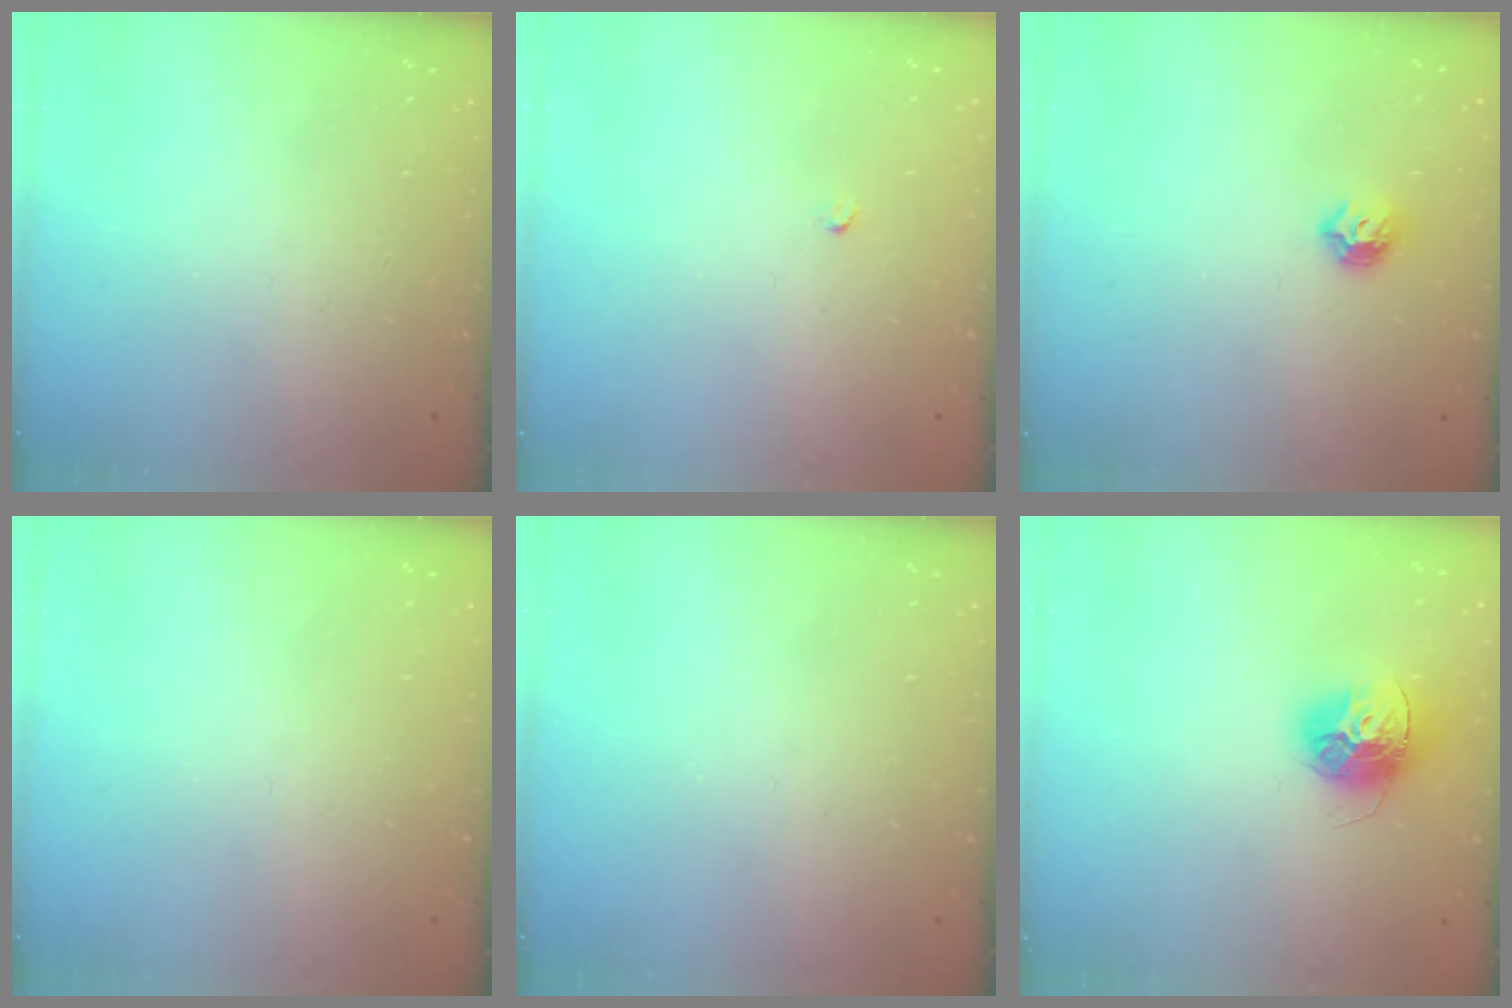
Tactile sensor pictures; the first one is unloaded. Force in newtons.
{"total": 2.0, "press": 2.0, "slide": 0.3}
{"total": 6.5, "press": 6.5, "slide": 0.9}
{"total": 0.0}
{"total": 0.0}
{"total": 15.2, "press": 15.2, "slide": 1.4}